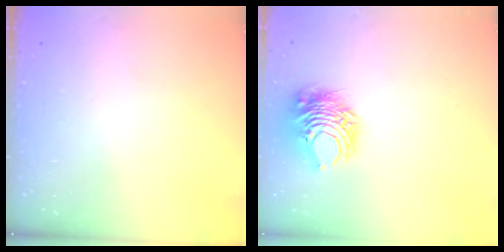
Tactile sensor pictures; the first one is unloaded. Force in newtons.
{"total": 9.1, "press": 9.1, "slide": 0.3}